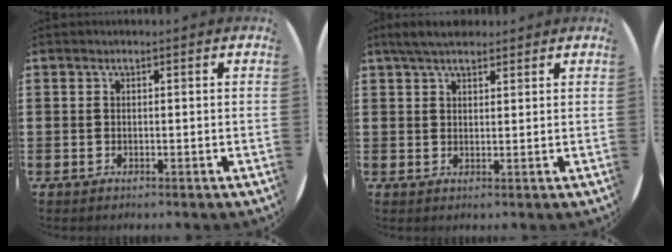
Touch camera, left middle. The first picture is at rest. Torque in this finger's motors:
{"motor_torque": [0.91, -0.88, 0.08, 0.10]}